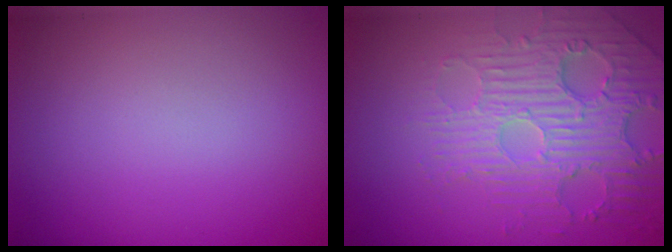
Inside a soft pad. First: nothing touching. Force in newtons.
{"total": 4.7, "press": 4.2, "slide": 2.1}